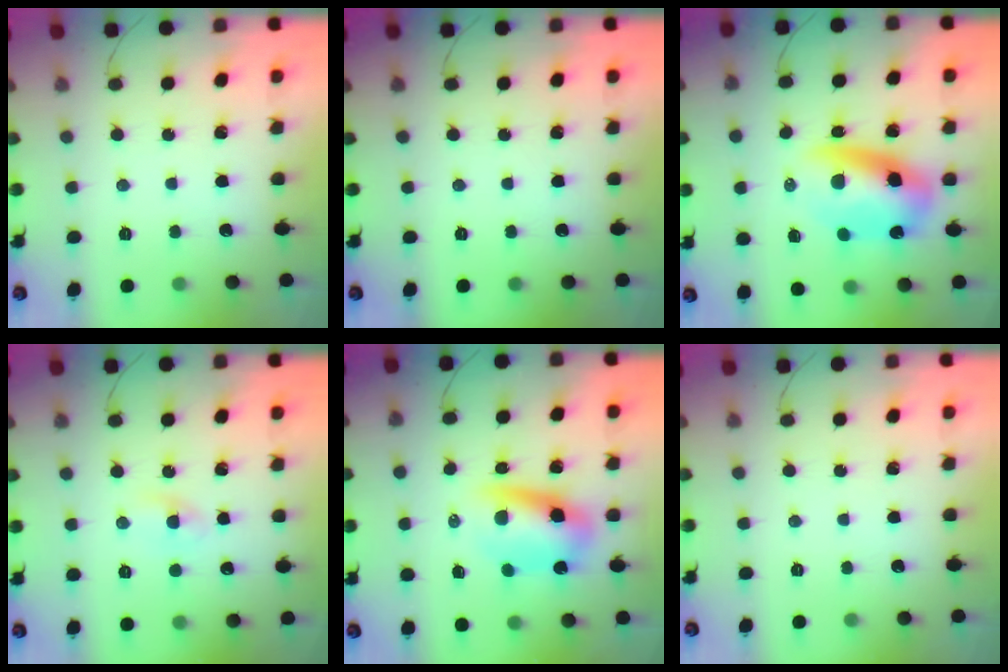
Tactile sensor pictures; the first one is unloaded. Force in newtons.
{"total": 0.0}
{"total": 11.5, "press": 11.2, "slide": 2.7}
{"total": 1.8, "press": 1.5, "slide": 0.9}
{"total": 9.1, "press": 8.8, "slide": 2.4}
{"total": 0.0}